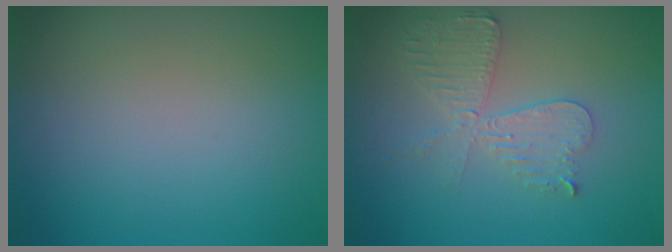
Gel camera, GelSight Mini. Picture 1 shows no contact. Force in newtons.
{"total": 4.3, "press": 3.8, "slide": 2.2}